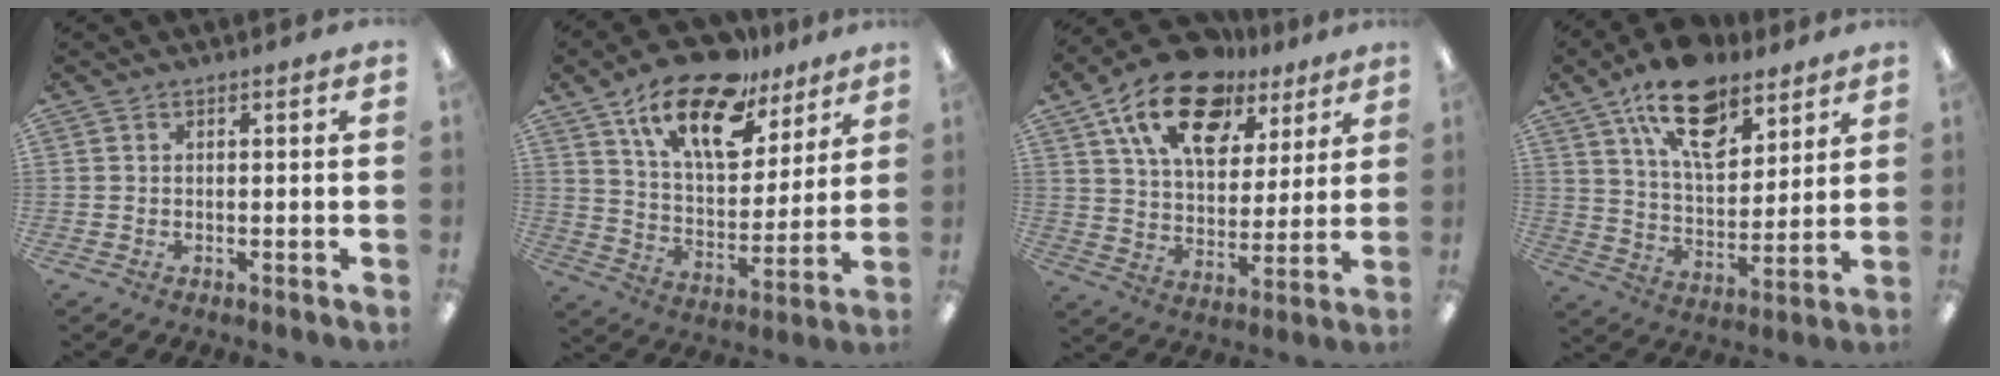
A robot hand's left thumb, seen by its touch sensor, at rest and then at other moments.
{"total": 19.5, "force": [12.7, 9.2, 11.6], "torque": [-0.194, -0.068, 0.219]}
{"total": 18.5, "force": [11.1, 10.5, 10.3], "torque": [-0.175, -0.049, 0.197]}
{"total": 18.0, "force": [11.5, 9.2, 10.3], "torque": [-0.164, -0.051, 0.202]}